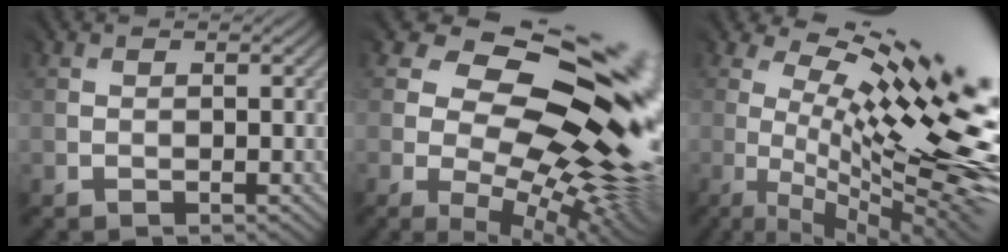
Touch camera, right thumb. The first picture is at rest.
{"total": 18.2, "force": [3.6, 10.5, 14.4], "torque": [-0.198, 0.015, 0.084]}
{"total": 17.2, "force": [4.3, 3.8, 16.2], "torque": [-0.242, 0.018, 0.082]}